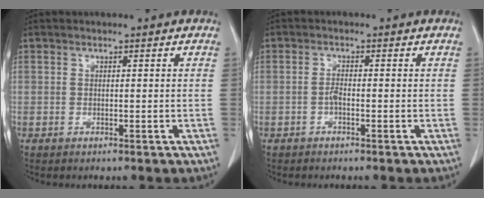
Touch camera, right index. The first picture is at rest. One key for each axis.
{"total": 1.3, "fx": -0.6, "fy": 0.3, "fz": 1.1, "tx": -0.022, "ty": 0.004, "tz": -0.010}